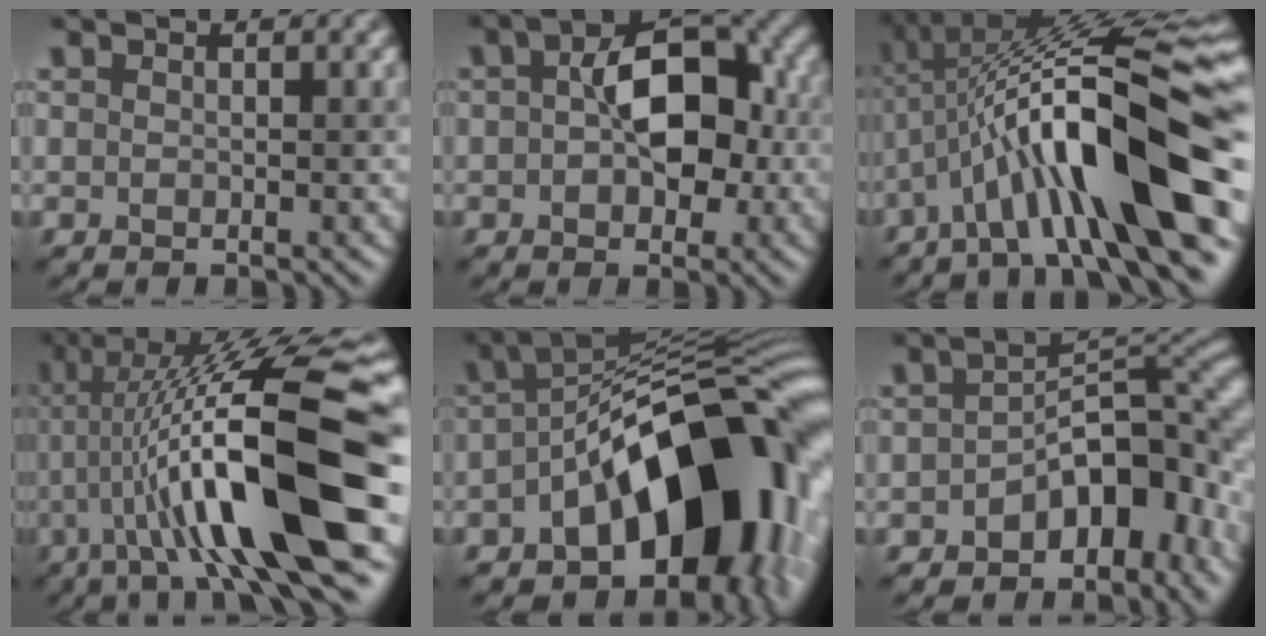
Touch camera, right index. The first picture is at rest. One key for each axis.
{"total": 7.5, "fx": 0.6, "fy": 4.3, "fz": 6.1, "tx": -0.084, "ty": 0.012, "tz": 0.007}
{"total": 14.1, "fx": -3.3, "fy": 3.1, "fz": 13.4, "tx": -0.200, "ty": 0.028, "tz": -0.049}
{"total": 14.7, "fx": -1.5, "fy": 2.5, "fz": 14.4, "tx": -0.221, "ty": 0.025, "tz": -0.021}
{"total": 15.5, "fx": -4.6, "fy": 8.4, "fz": 12.2, "tx": -0.127, "ty": 0.016, "tz": -0.080}
{"total": 7.9, "fx": -3.4, "fy": 4.3, "fz": 5.7, "tx": -0.057, "ty": 0.008, "tz": -0.061}